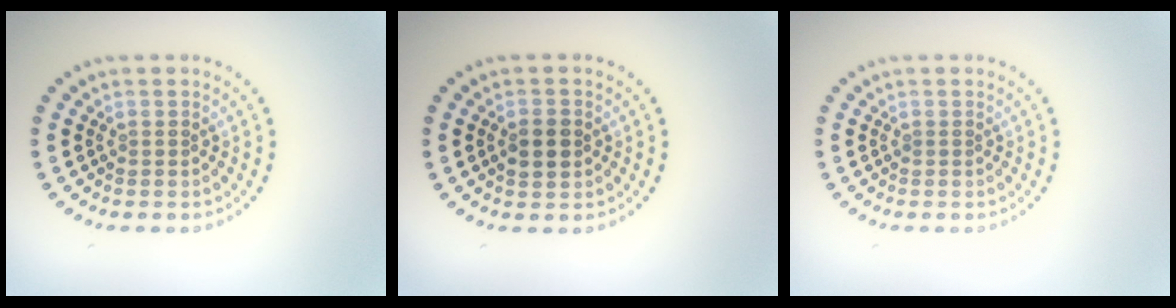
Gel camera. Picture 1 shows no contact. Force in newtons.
{"total": 2.5, "press": 2.5, "slide": 0.2}
{"total": 0.0}